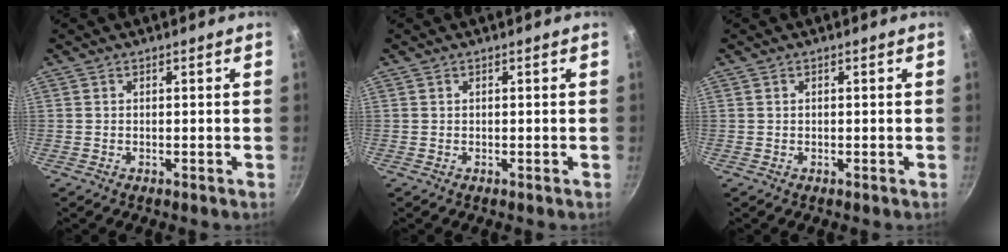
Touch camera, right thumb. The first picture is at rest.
{"total": 0.0}
{"total": 0.0}